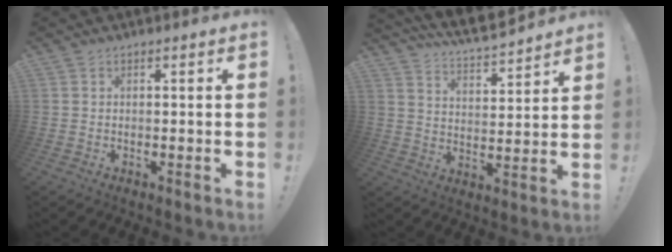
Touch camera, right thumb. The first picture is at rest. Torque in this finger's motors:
{"motor_torque": [-0.67, 2.21, 0.97, 0.79, 0.05]}